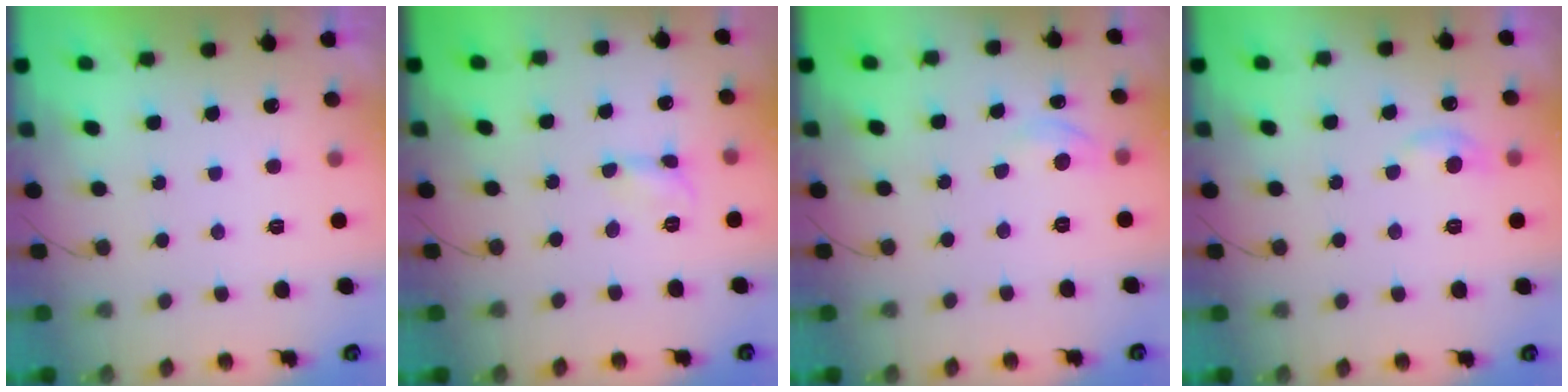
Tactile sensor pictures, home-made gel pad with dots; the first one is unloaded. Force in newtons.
{"total": 2.7, "press": 2.7, "slide": 0.2}
{"total": 4.7, "press": 4.7, "slide": 0.7}
{"total": 5.6, "press": 5.5, "slide": 0.7}